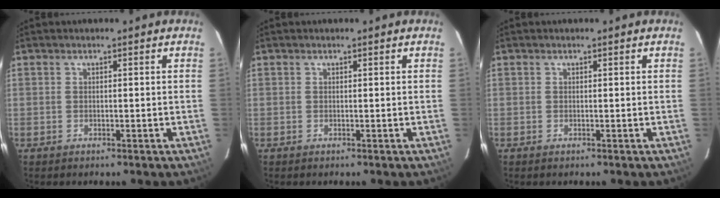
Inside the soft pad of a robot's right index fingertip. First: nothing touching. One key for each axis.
{"total": 0.0}
{"total": 0.0}